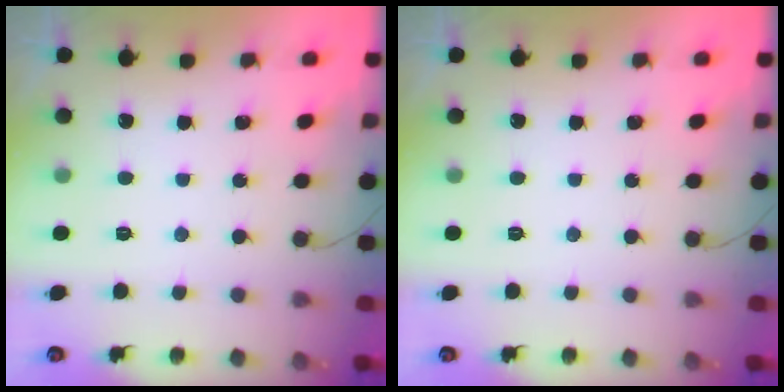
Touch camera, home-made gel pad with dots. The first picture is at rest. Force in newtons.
{"total": 0.0}